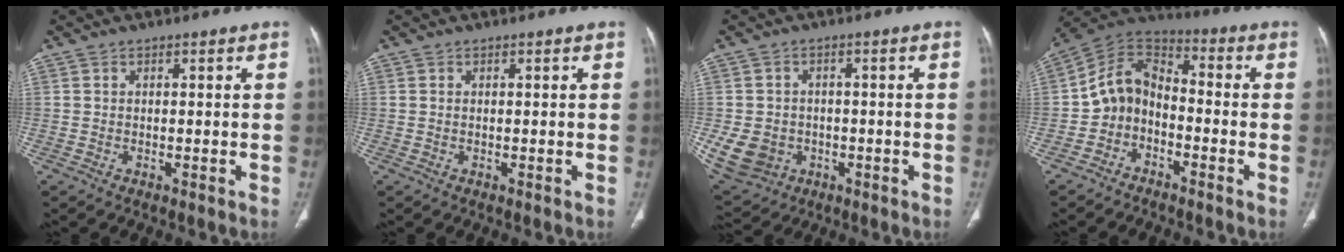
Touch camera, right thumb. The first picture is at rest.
{"total": 0.0}
{"total": 10.0, "force": [-2.4, 8.5, 4.6], "torque": [-0.091, 0.010, -0.024]}
{"total": 9.5, "force": [-3.3, 7.2, 5.2], "torque": [-0.078, 0.065, -0.079]}